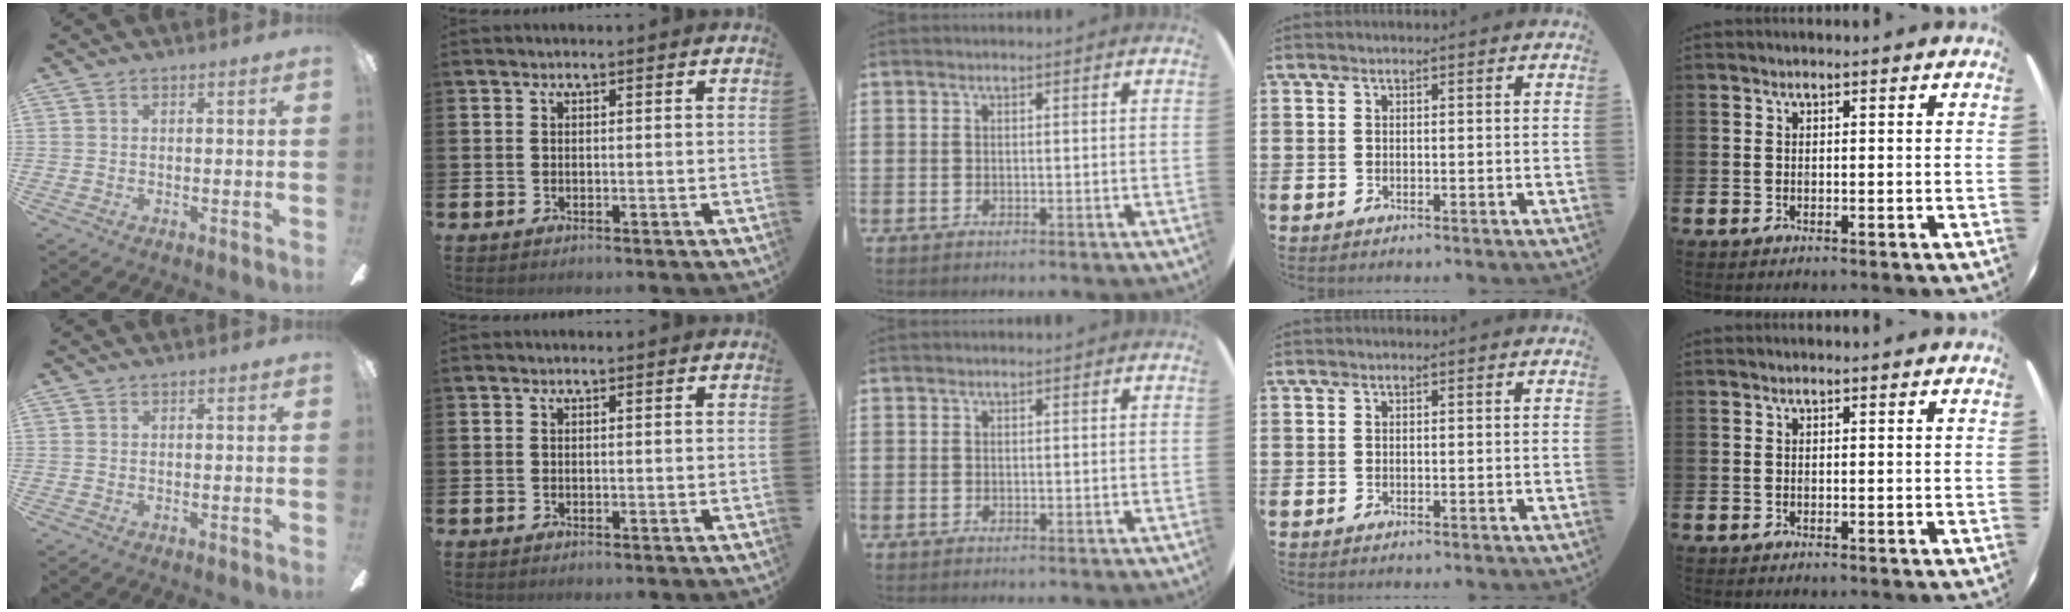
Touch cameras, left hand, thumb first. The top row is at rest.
{}